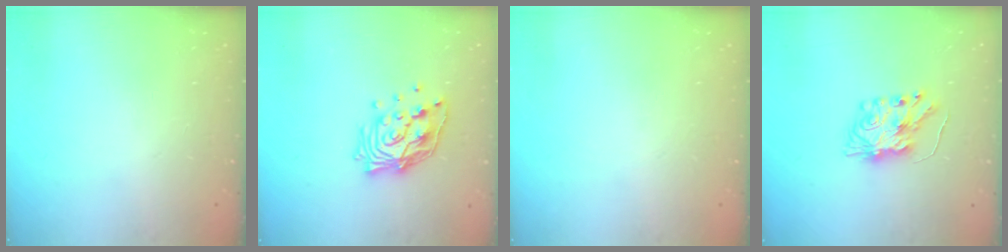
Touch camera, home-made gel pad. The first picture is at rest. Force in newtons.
{"total": 13.5, "press": 13.4, "slide": 1.0}
{"total": 0.0}
{"total": 8.1, "press": 8.1, "slide": 0.6}